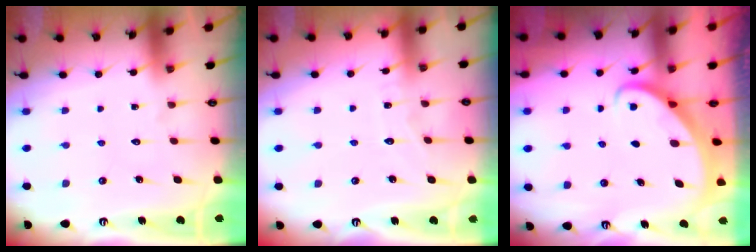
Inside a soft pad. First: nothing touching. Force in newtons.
{"total": 3.9, "press": 3.9, "slide": 0.2}
{"total": 2.8, "press": 2.8, "slide": 0.2}